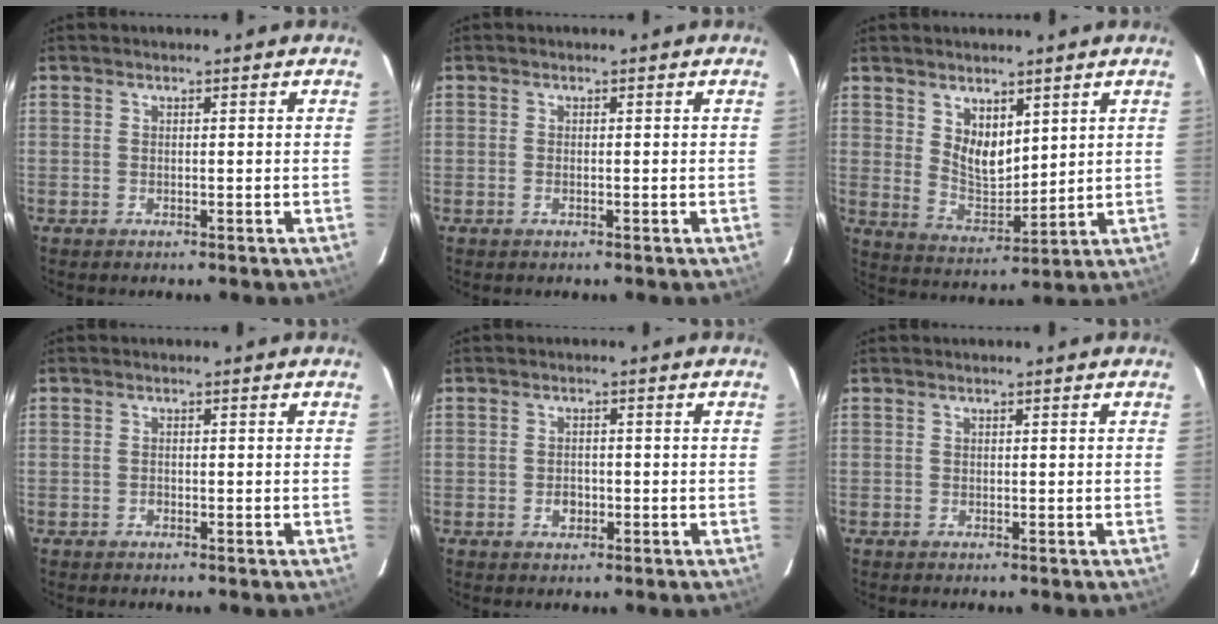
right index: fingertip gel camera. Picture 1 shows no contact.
{"total": 0.6, "force": [-0.3, 0.2, 0.5], "torque": [-0.011, 0.000, -0.005]}
{"total": 7.5, "force": [4.1, 4.2, 4.6], "torque": [-0.074, -0.003, 0.085]}
{"total": 0.6, "force": [-0.4, 0.4, 0.1], "torque": [-0.001, 0.002, -0.007]}
{"total": 3.2, "force": [-1.0, 2.1, 2.2], "torque": [-0.040, 0.000, -0.014]}
{"total": 0.0}